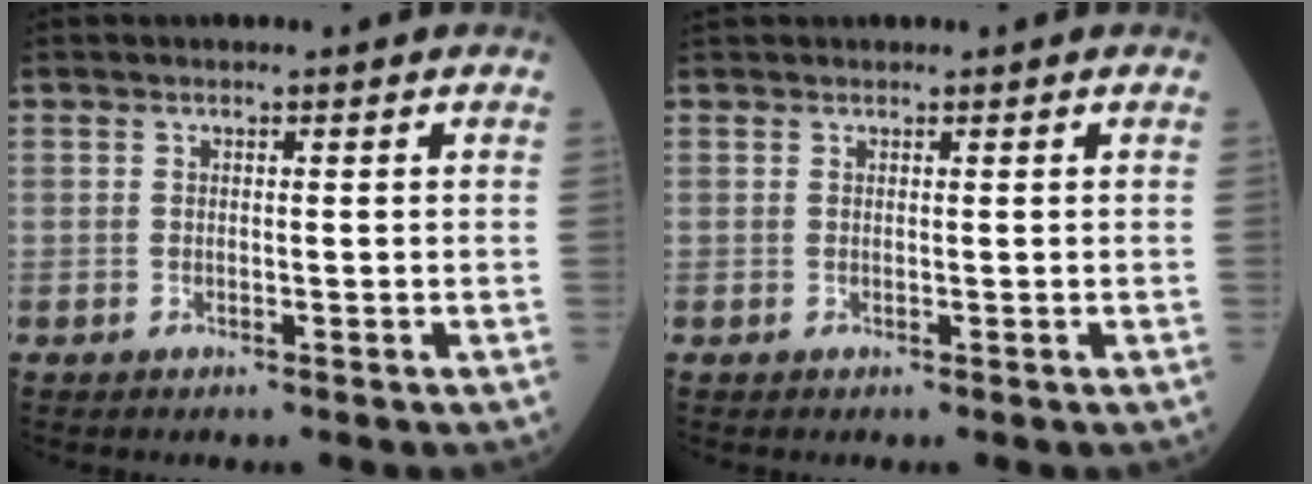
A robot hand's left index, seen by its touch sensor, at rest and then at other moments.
{"total": 1.0, "force": [0.9, 0.1, 0.1], "torque": [-0.009, 0.021, 0.021]}